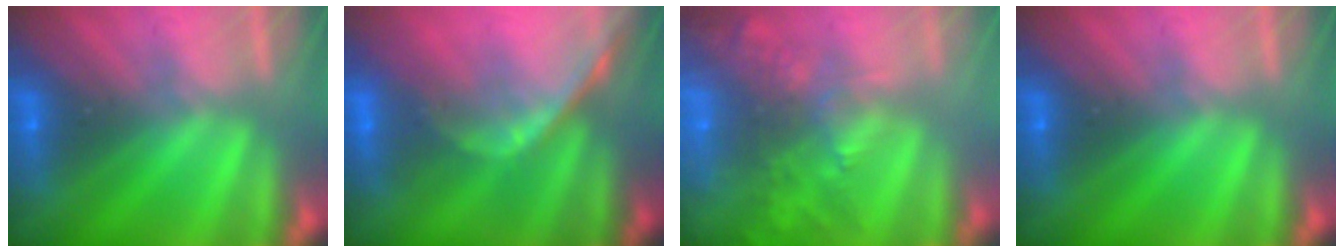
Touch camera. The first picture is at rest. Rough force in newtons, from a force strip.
{"total": 1.2}
{"total": 9.4}
{"total": 0.0}